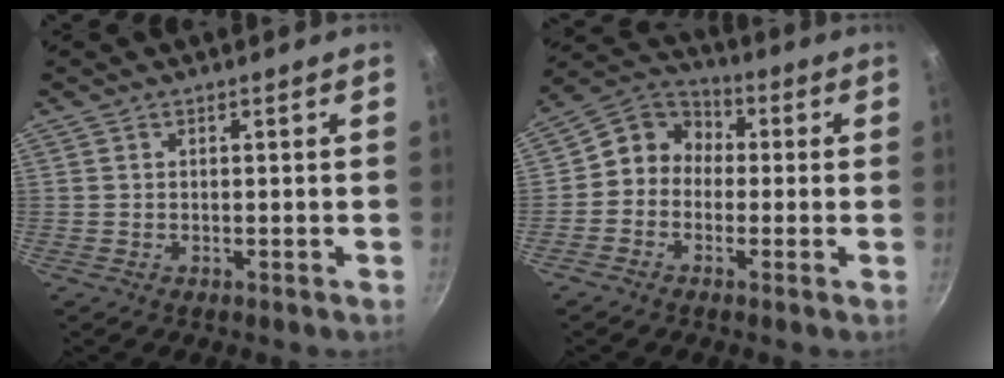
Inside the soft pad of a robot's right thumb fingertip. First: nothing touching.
{"total": 7.9, "force": [-0.5, 6.9, 3.8], "torque": [-0.036, 0.028, -0.037]}